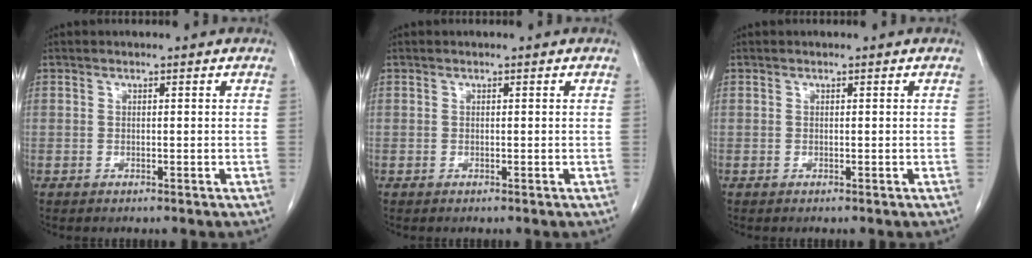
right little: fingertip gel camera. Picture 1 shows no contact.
{"total": 0.0}
{"total": 0.0}